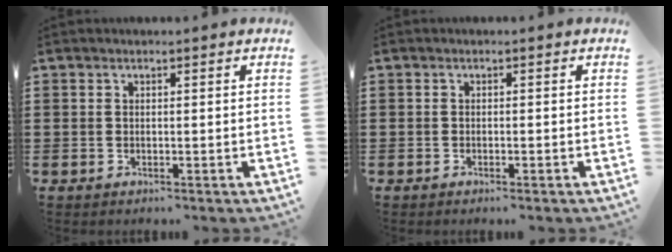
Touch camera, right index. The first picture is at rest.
{"total": 0.6, "force": [-0.5, 0.0, 0.2], "torque": [-0.005, -0.002, -0.011]}